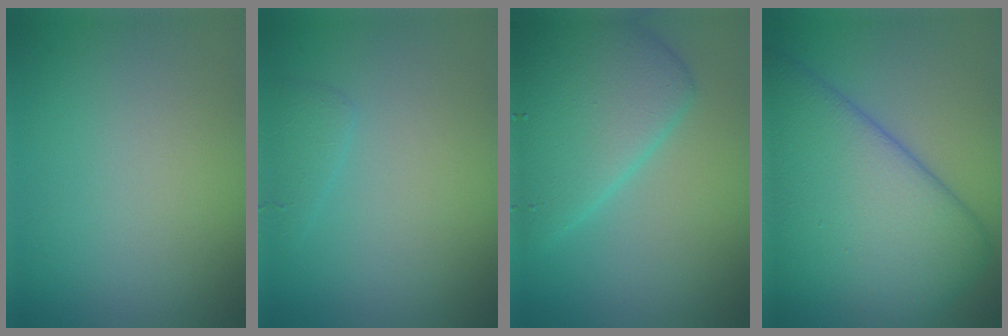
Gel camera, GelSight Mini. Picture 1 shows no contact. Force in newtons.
{"total": 1.2, "press": 1.2, "slide": 0.1}
{"total": 7.2, "press": 7.2, "slide": 0.2}
{"total": 12.2, "press": 12.2, "slide": 0.5}